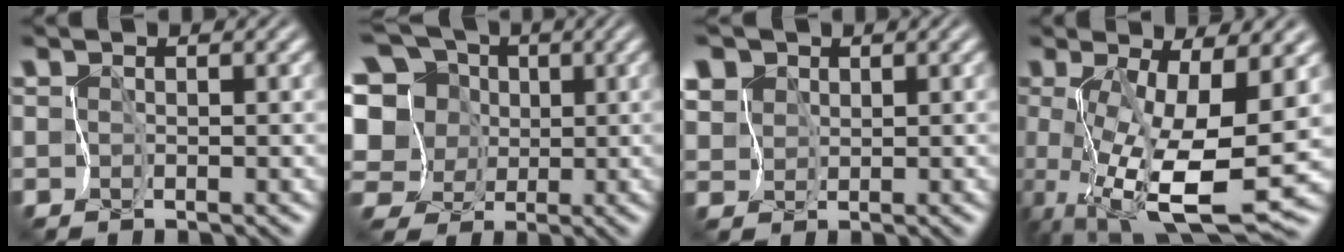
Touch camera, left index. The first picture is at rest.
{"total": 11.4, "force": [2.5, 9.7, 5.5], "torque": [-0.149, 0.039, 0.012]}
{"total": 6.6, "force": [3.8, 4.7, 2.6], "torque": [-0.073, 0.020, 0.051]}
{"total": 10.4, "force": [-1.6, 3.0, 9.8], "torque": [-0.193, -0.028, -0.016]}